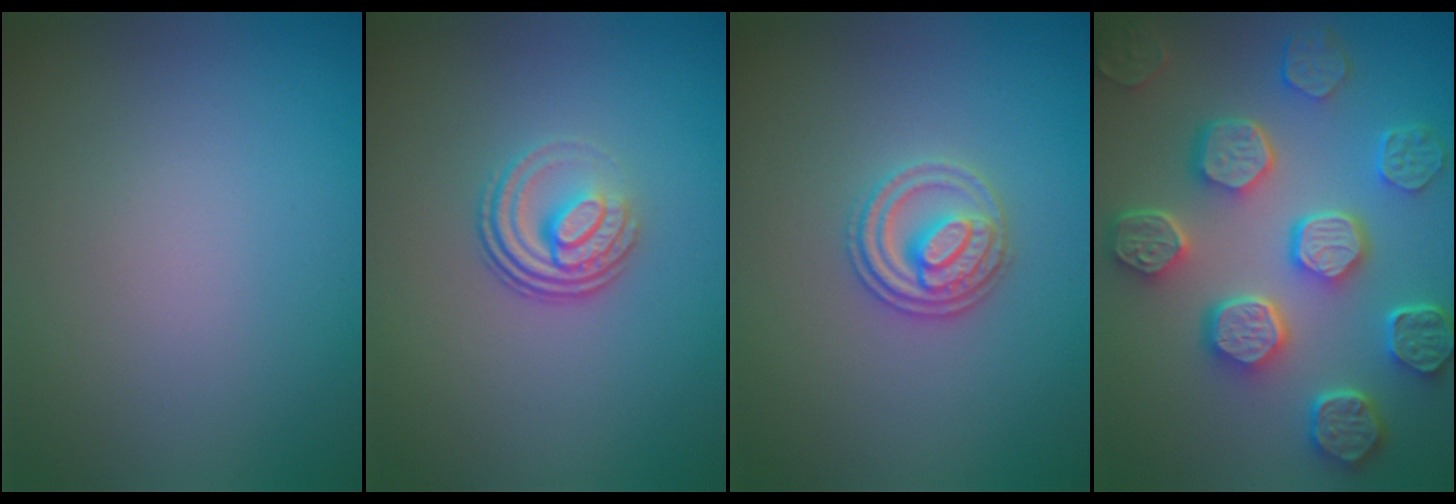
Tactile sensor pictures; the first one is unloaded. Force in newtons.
{"total": 3.6, "press": 2.4, "slide": 2.6}
{"total": 3.2, "press": 2.9, "slide": 1.2}
{"total": 8.4, "press": 6.5, "slide": 5.3}